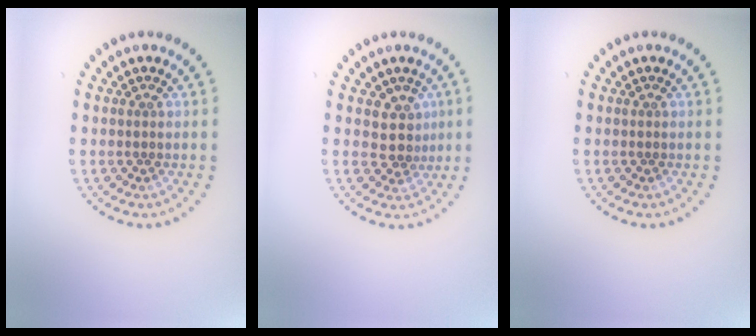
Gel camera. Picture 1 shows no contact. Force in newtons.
{"total": 2.3, "press": 1.8, "slide": 1.5}
{"total": 0.0}